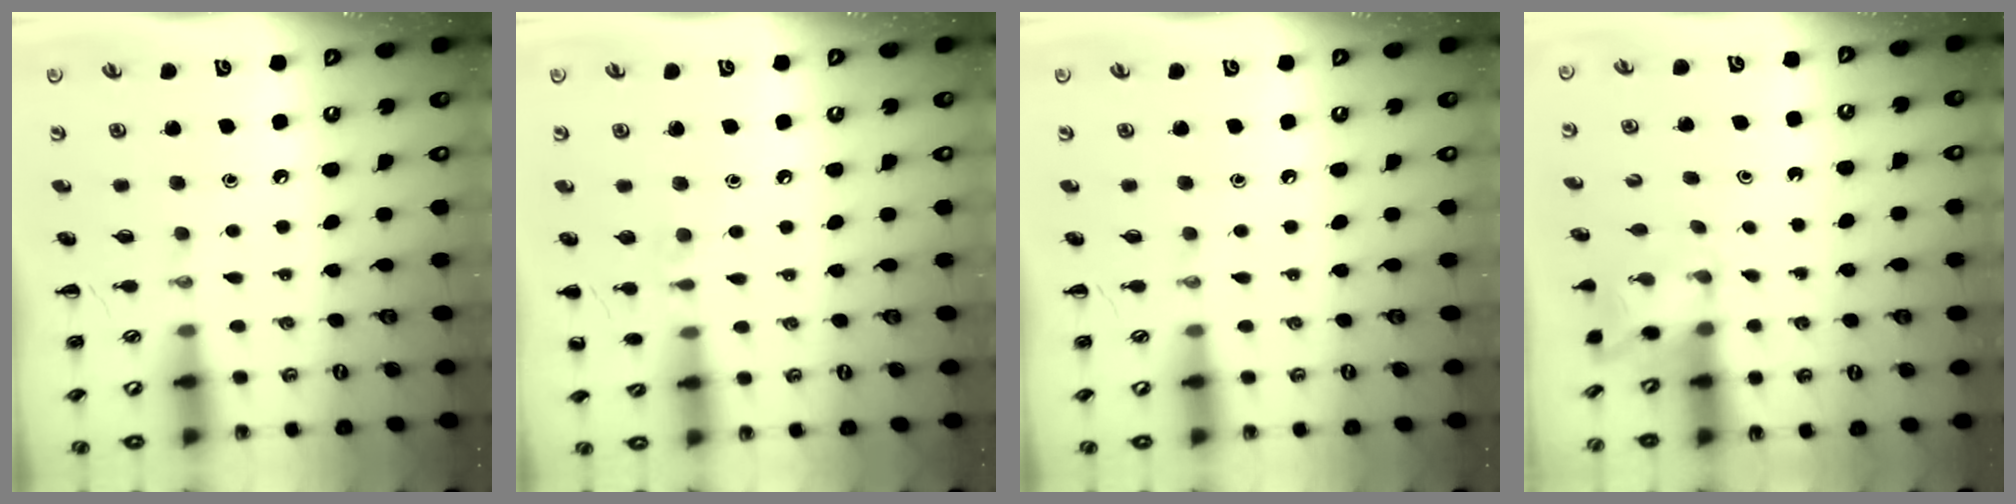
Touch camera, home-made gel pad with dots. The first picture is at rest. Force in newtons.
{"total": 6.2, "press": 6.0, "slide": 1.7}
{"total": 0.0}
{"total": 2.5, "press": 2.4, "slide": 0.9}